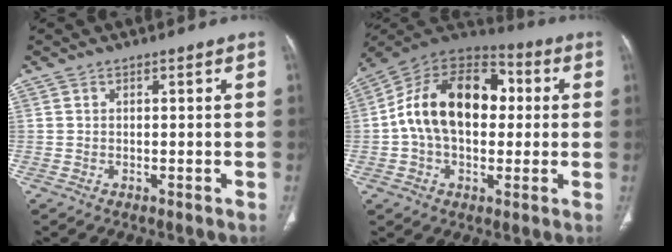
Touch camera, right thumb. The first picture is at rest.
{"total": 20.2, "force": [1.7, 13.2, 15.2], "torque": [-0.237, 0.038, 0.022]}